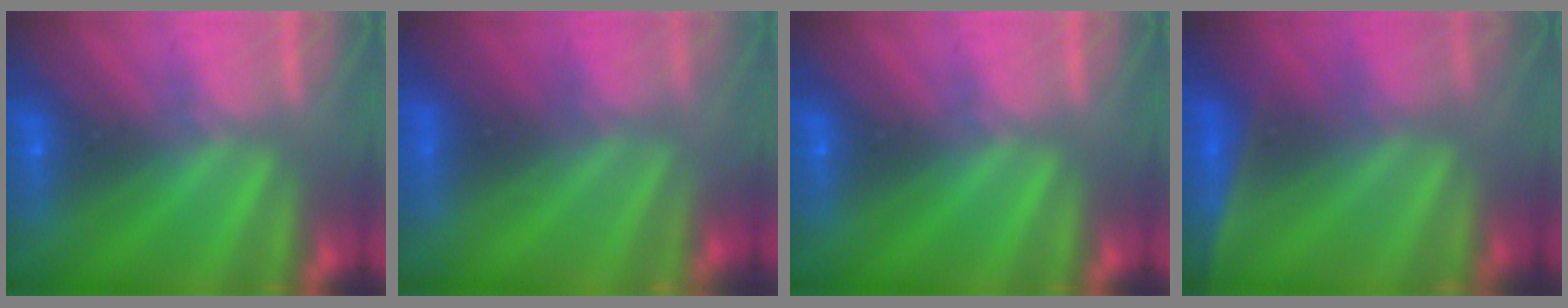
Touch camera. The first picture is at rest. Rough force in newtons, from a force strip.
{"total": 6.1}
{"total": 0.0}
{"total": 2.7}